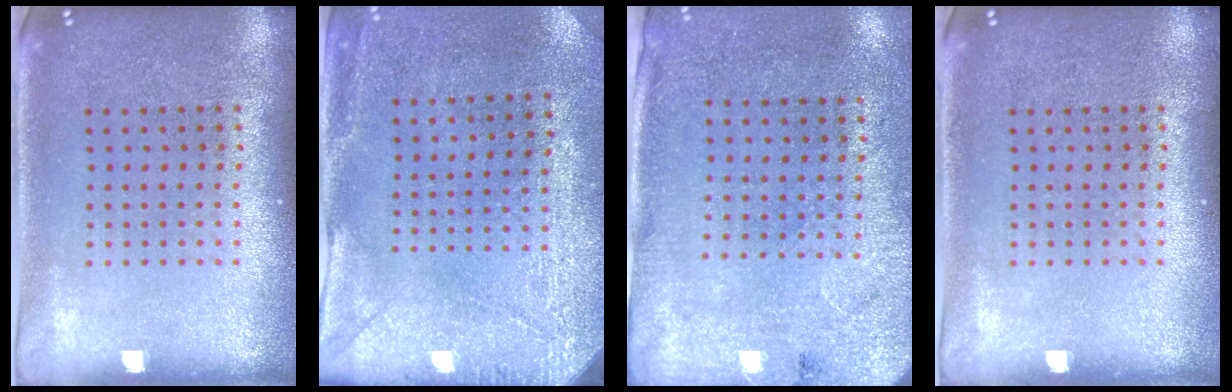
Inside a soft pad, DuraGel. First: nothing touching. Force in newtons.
{"total": 2.9, "press": 2.4, "slide": 1.6}
{"total": 2.7, "press": 2.2, "slide": 1.6}
{"total": 0.0}